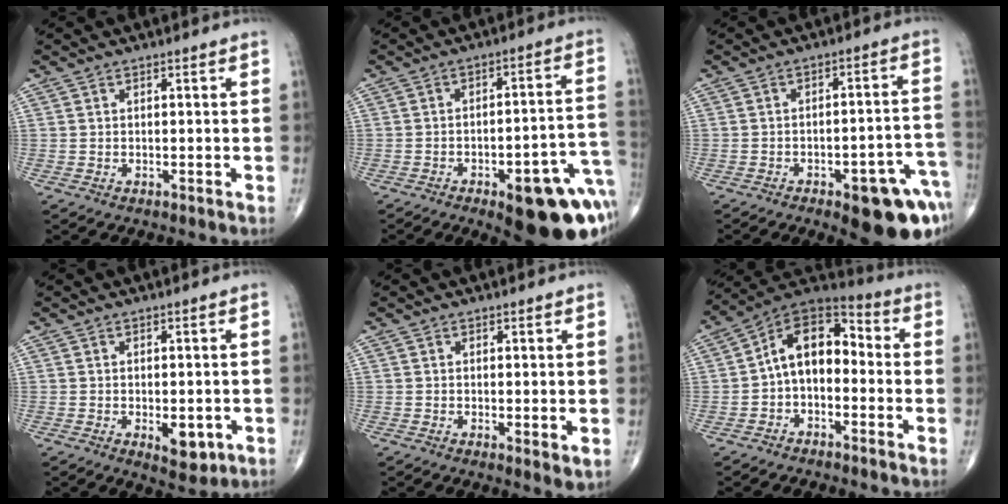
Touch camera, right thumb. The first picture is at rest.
{"total": 20.5, "force": [-8.6, 7.1, 17.2], "torque": [-0.157, 0.044, -0.097]}
{"total": 16.0, "force": [-8.0, 5.7, 12.6], "torque": [-0.107, 0.052, -0.091]}
{"total": 5.1, "force": [-1.3, 2.6, 4.2], "torque": [-0.042, -0.008, -0.010]}
{"total": 2.6, "force": [0.1, 0.7, 2.5], "torque": [-0.040, -0.012, 0.001]}
{"total": 11.6, "force": [-1.0, 7.5, 8.8], "torque": [-0.112, 0.046, -0.036]}